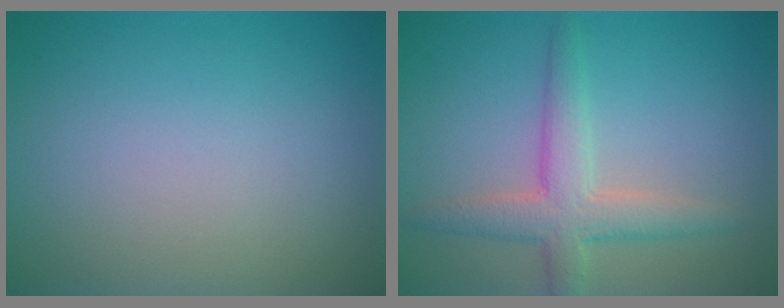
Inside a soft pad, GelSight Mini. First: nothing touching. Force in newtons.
{"total": 4.0, "press": 4.0, "slide": 0.2}